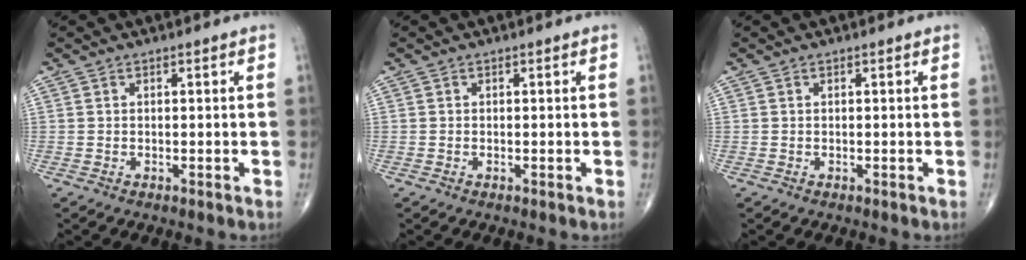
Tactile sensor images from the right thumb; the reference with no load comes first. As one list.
[{"total": 0.0}, {"total": 0.0}]